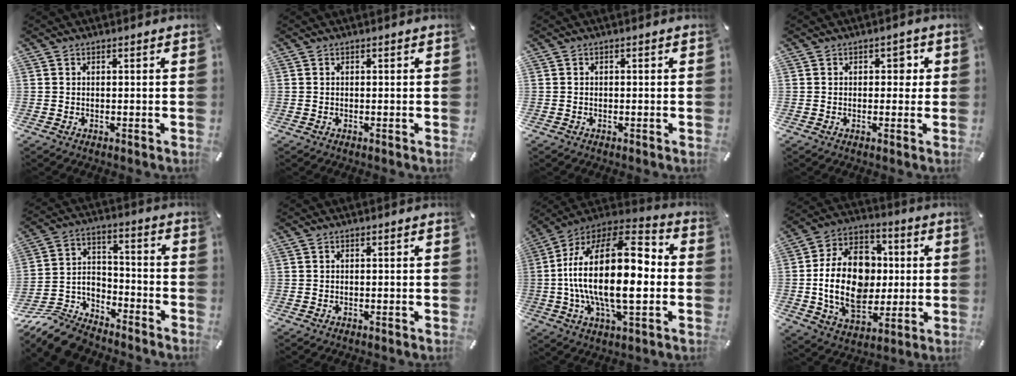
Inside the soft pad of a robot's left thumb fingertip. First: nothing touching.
{"total": 0.0}
{"total": 0.7, "force": [-0.2, 0.6, 0.2], "torque": [-0.003, 0.005, -0.007]}
{"total": 2.6, "force": [0.3, 1.9, 1.7], "torque": [-0.003, -0.003, -0.006]}
{"total": 12.3, "force": [-10.9, 4.9, 2.9], "torque": [-0.051, 0.047, -0.211]}
{"total": 0.0}
{"total": 26.5, "force": [-1.5, 12.4, 23.3], "torque": [-0.444, 0.002, -0.027]}
{"total": 20.0, "force": [-0.7, 15.1, 13.1], "torque": [-0.263, 0.004, -0.009]}